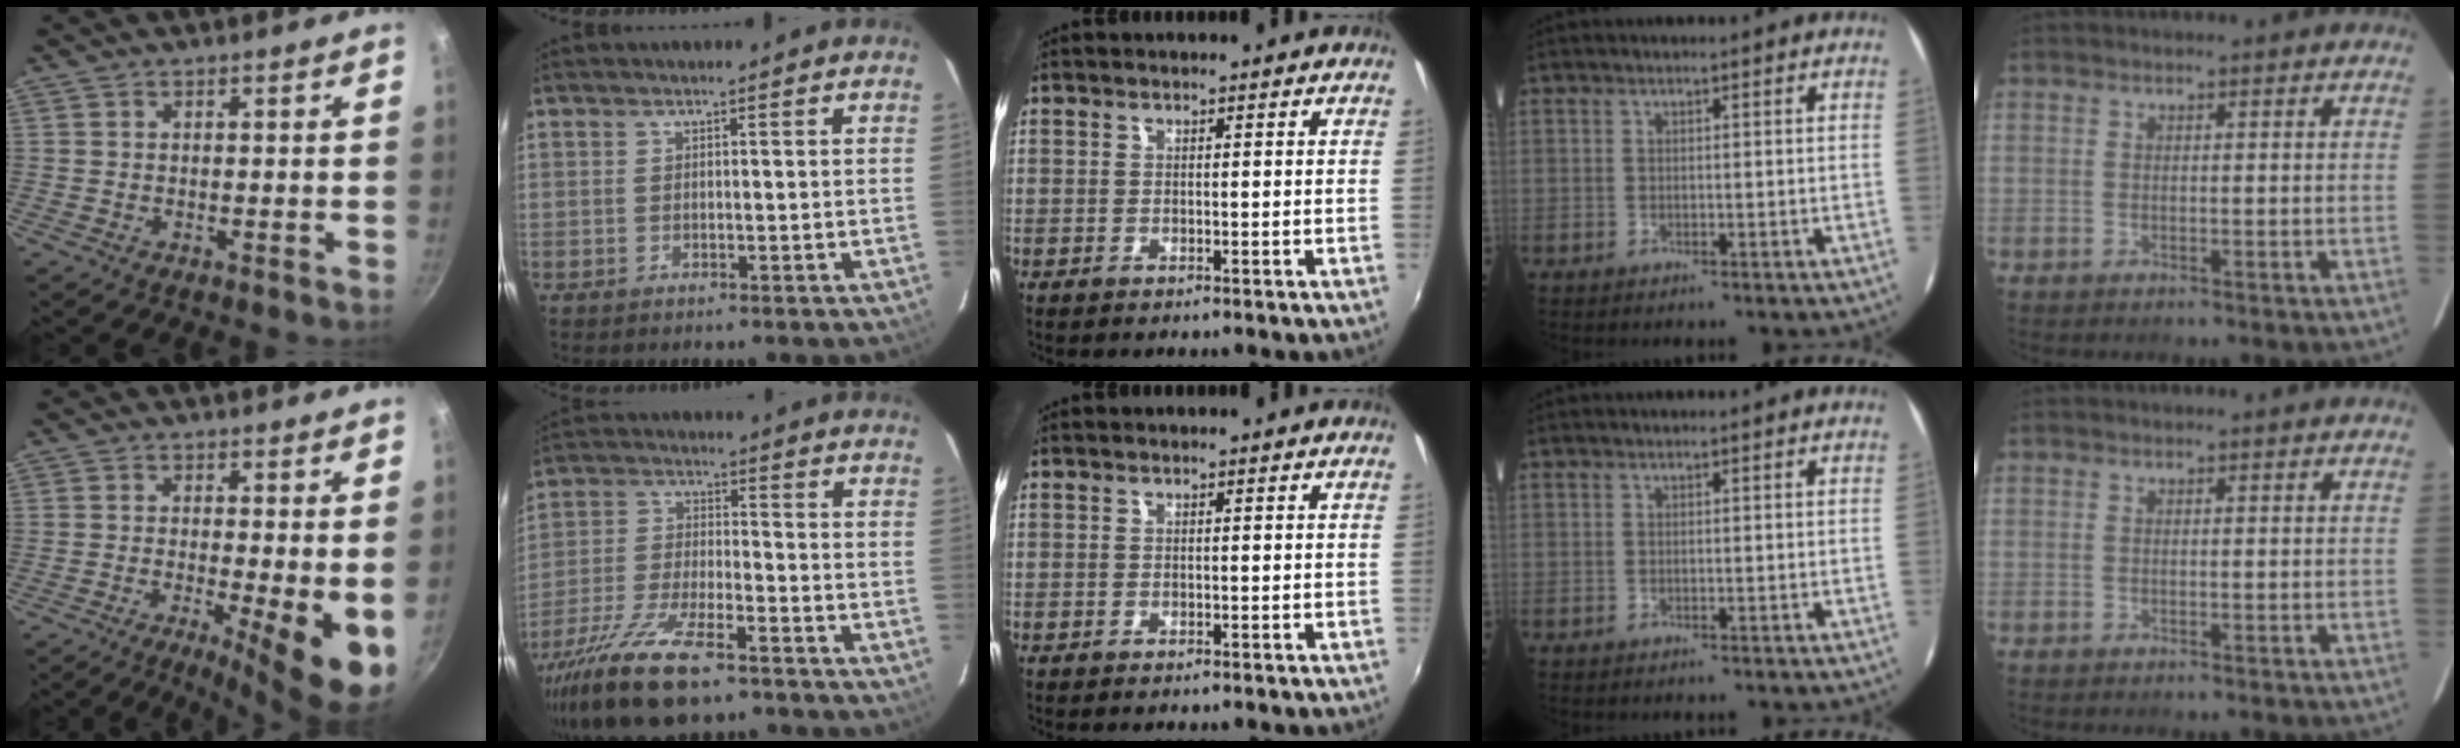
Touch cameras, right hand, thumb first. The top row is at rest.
{"thumb": {"total": 10.1, "force": [-1.8, 1.9, 9.8], "torque": [-0.130, -0.012, -0.024]}, "index": {"total": 16.8, "force": [-12.2, 5.1, 10.3], "torque": [-0.222, -0.042, -0.224]}}